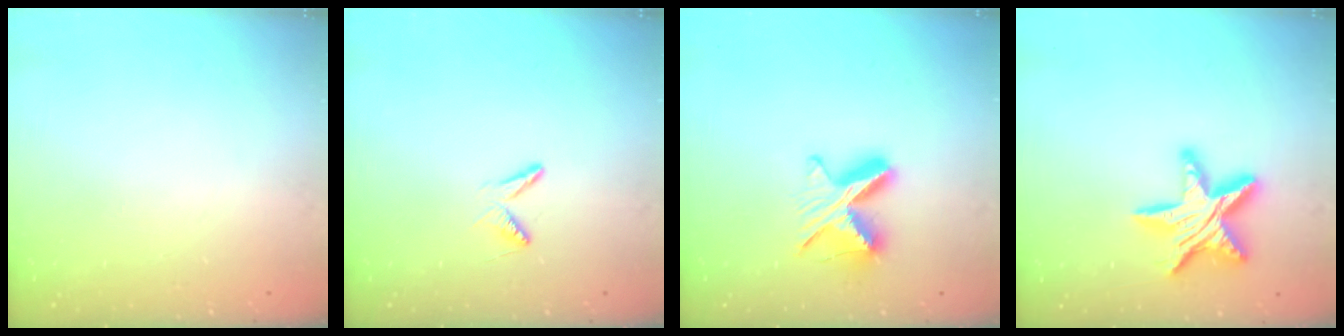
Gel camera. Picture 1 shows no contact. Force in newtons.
{"total": 4.0, "press": 4.0, "slide": 0.5}
{"total": 8.9, "press": 8.9, "slide": 0.1}
{"total": 16.1, "press": 16.1, "slide": 0.9}